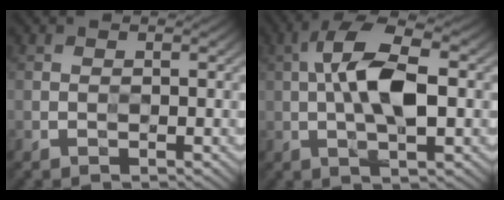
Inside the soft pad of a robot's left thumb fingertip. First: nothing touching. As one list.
[{"total": 10.1, "force": [0.5, 4.0, 9.2], "torque": [-0.174, 0.019, 0.000]}]